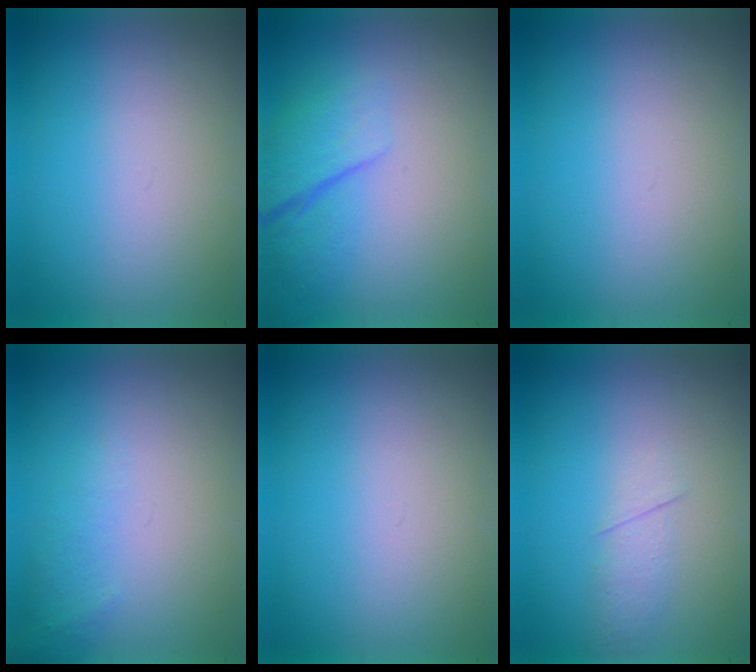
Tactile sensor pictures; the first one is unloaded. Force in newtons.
{"total": 2.6}
{"total": 0.0}
{"total": 1.4}
{"total": 0.0}
{"total": 2.1}